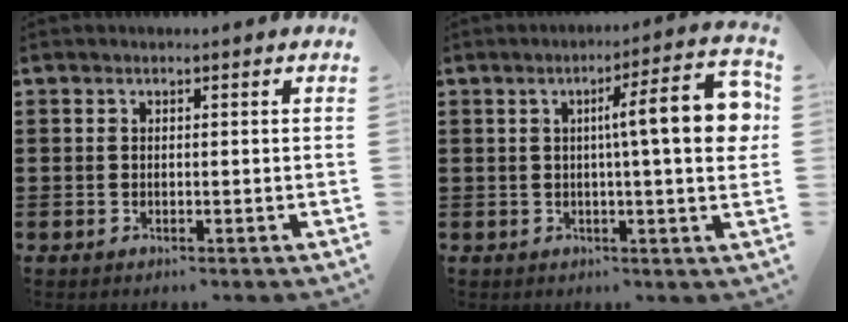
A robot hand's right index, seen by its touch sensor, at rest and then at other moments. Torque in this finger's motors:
{"motor_torque": [1.91, 0.10, 0.99, 0.15]}